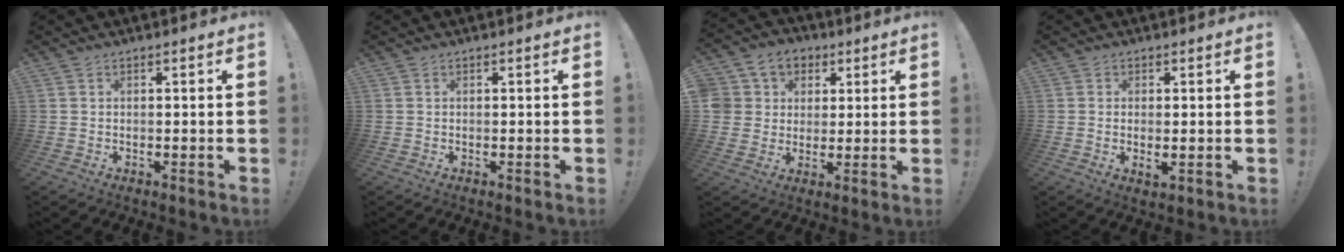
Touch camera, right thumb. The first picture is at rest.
{"total": 0.0}
{"total": 8.5, "force": [2.3, 7.9, 2.1], "torque": [-0.041, -0.010, 0.050]}
{"total": 2.3, "force": [0.4, 0.7, 2.1], "torque": [-0.022, -0.006, 0.005]}